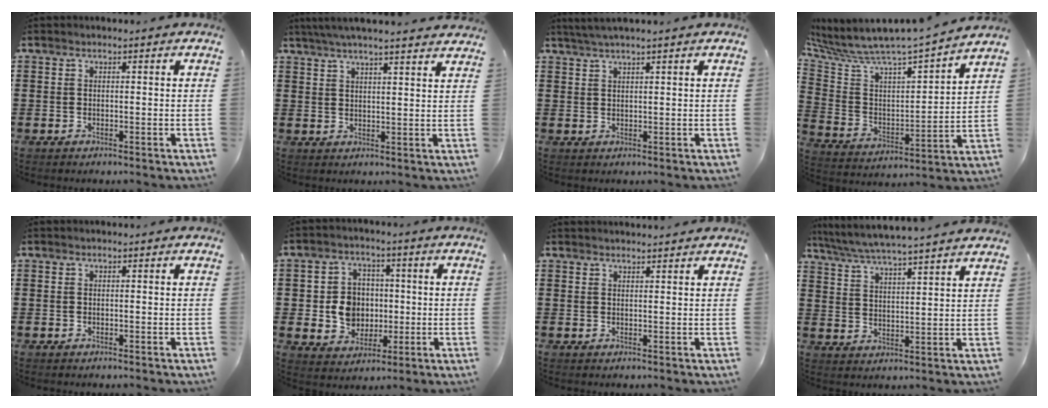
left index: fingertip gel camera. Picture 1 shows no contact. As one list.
[{"total": 4.5, "force": [4.1, -0.5, 1.9], "torque": [-0.049, -0.010, 0.072]}, {"total": 2.1, "force": [1.7, -0.3, 1.1], "torque": [-0.022, 0.002, 0.032]}, {"total": 5.3, "force": [5.1, 0.3, 1.6], "torque": [-0.063, -0.062, 0.074]}, {"total": 0.0}, {"total": 6.9, "force": [0.1, 6.3, 2.9], "torque": [-0.069, 0.017, 0.005]}, {"total": 1.5, "force": [1.5, -0.1, 0.1], "torque": [-0.005, -0.001, 0.029]}, {"total": 5.1, "force": [4.8, -0.5, 1.5], "torque": [-0.051, -0.032, 0.080]}]